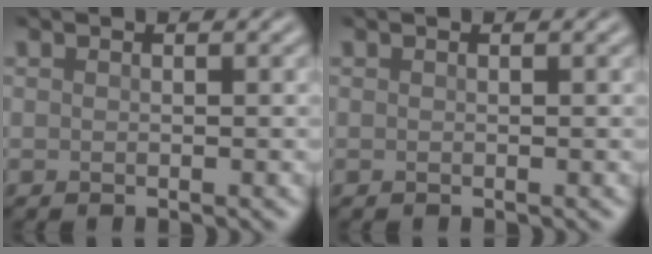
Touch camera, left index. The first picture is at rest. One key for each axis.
{"total": 0.0}